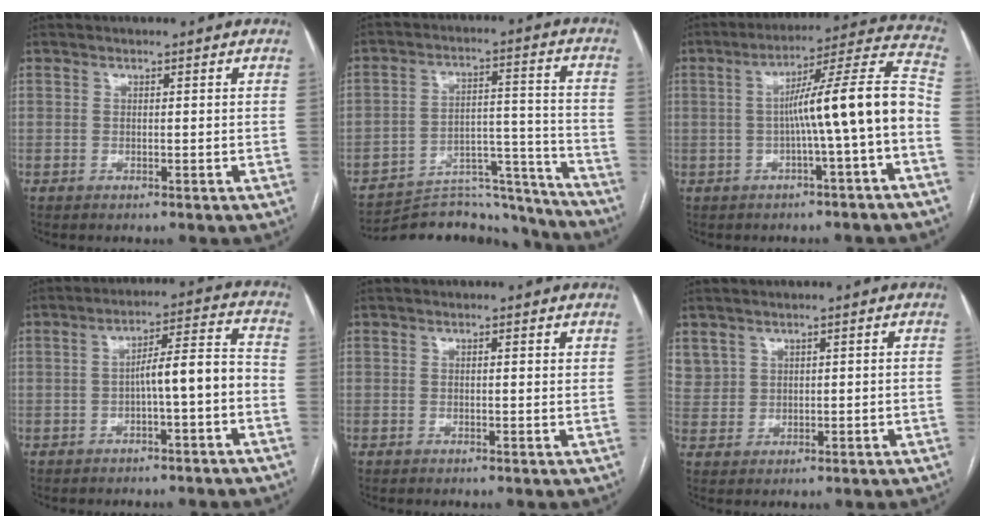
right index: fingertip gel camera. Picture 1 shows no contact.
{"total": 19.9, "force": [-19.3, 3.7, 3.1], "torque": [-0.047, 0.040, -0.274]}
{"total": 12.9, "force": [-2.5, -0.8, 12.6], "torque": [-0.183, 0.033, -0.038]}
{"total": 7.0, "force": [-2.1, 0.6, 6.7], "torque": [-0.100, 0.031, -0.027]}
{"total": 0.9, "force": [0.5, 0.2, 0.7], "torque": [-0.014, 0.001, 0.007]}
{"total": 3.3, "force": [2.1, 2.6, 0.4], "torque": [-0.008, 0.011, 0.051]}